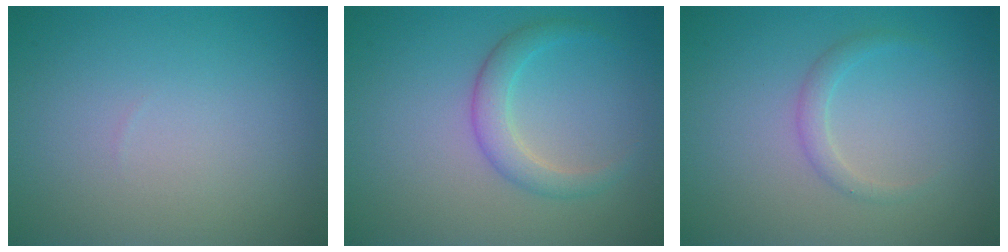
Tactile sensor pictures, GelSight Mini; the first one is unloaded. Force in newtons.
{"total": 2.5, "press": 2.5, "slide": 0.1}
{"total": 1.3, "press": 1.3, "slide": 0.0}